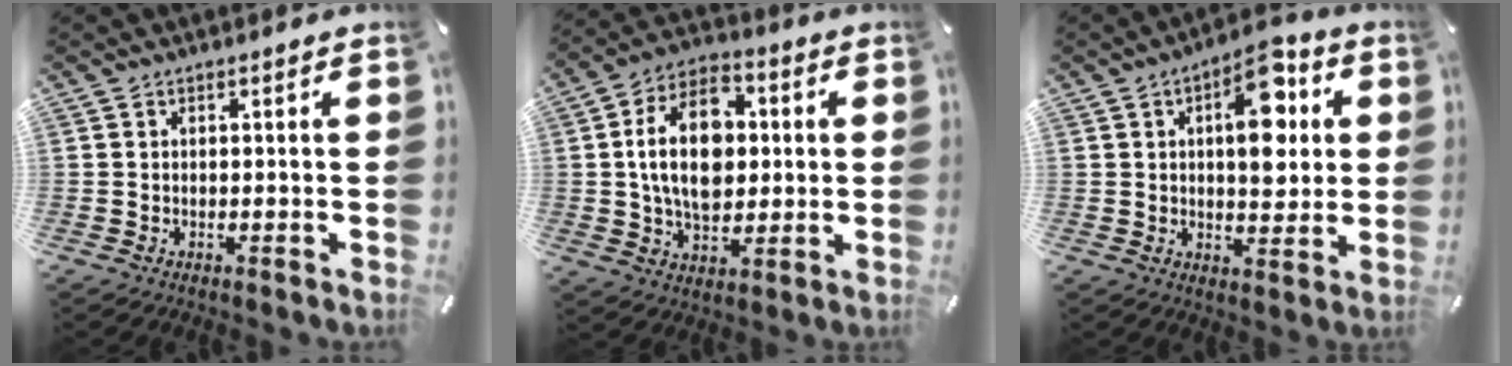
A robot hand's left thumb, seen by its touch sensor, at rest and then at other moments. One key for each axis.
{"total": 16.2, "fx": 1.5, "fy": 11.1, "fz": 11.7, "tx": -0.223, "ty": 0.011, "tz": 0.024}
{"total": 13.3, "fx": 4.2, "fy": 7.0, "fz": 10.5, "tx": -0.138, "ty": -0.013, "tz": 0.068}